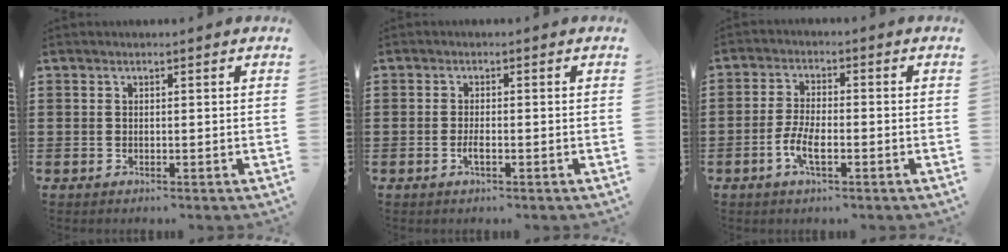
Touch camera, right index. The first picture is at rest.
{"total": 1.5, "force": [-0.5, 0.3, 1.4], "torque": [-0.032, -0.005, -0.010]}
{"total": 4.7, "force": [-1.9, 1.7, 3.9], "torque": [-0.092, -0.003, -0.042]}